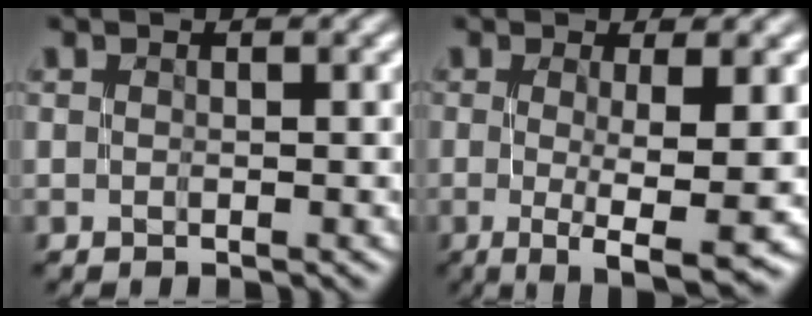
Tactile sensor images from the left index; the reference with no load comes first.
{"total": 6.3, "force": [-0.9, 0.9, 6.1], "torque": [-0.091, -0.011, -0.013]}